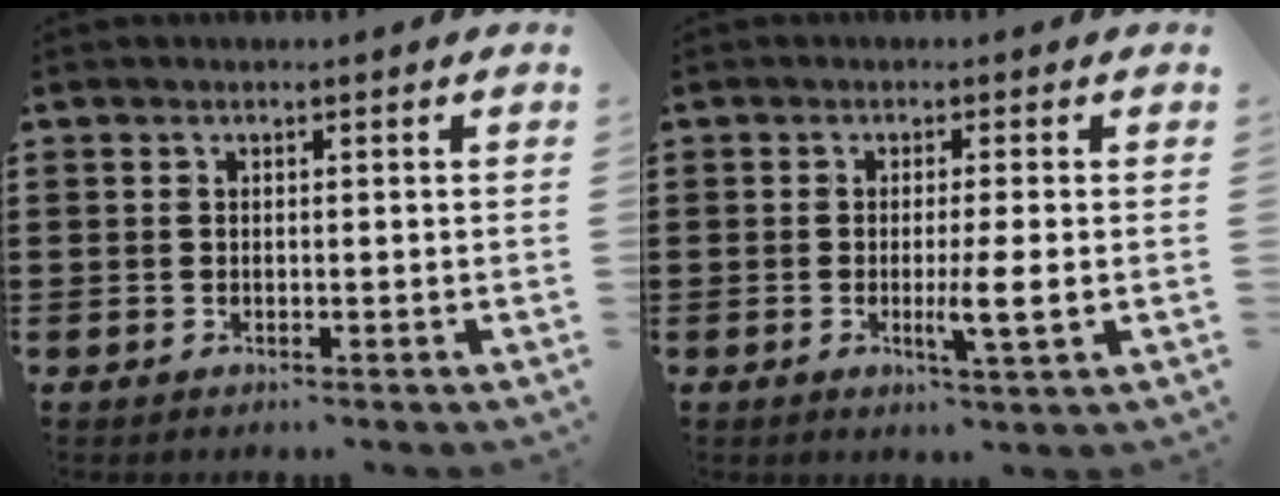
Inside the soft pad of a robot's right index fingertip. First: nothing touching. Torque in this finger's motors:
{"motor_torque": [1.37, 0.35, 0.31, 0.16]}